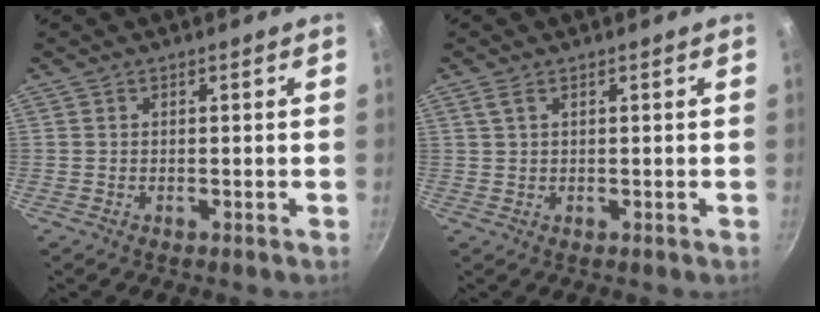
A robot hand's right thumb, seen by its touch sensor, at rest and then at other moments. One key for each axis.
{"total": 1.6, "fx": 0.9, "fy": 0.7, "fz": 1.2, "tx": -0.024, "ty": 0.000, "tz": 0.019}